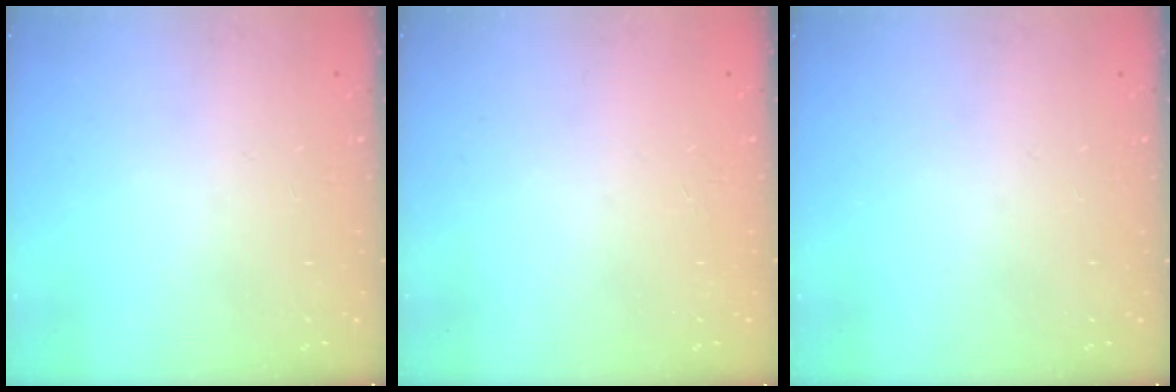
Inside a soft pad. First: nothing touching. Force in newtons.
{"total": 0.0}
{"total": 0.0}